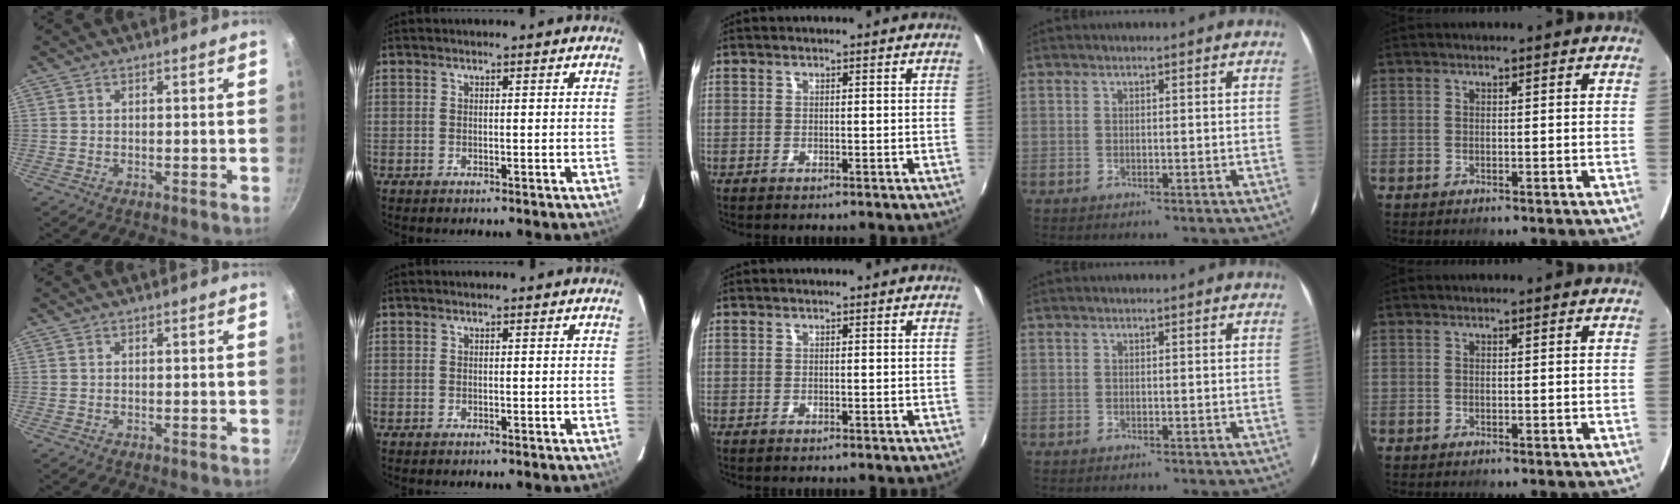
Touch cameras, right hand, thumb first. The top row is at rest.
{}